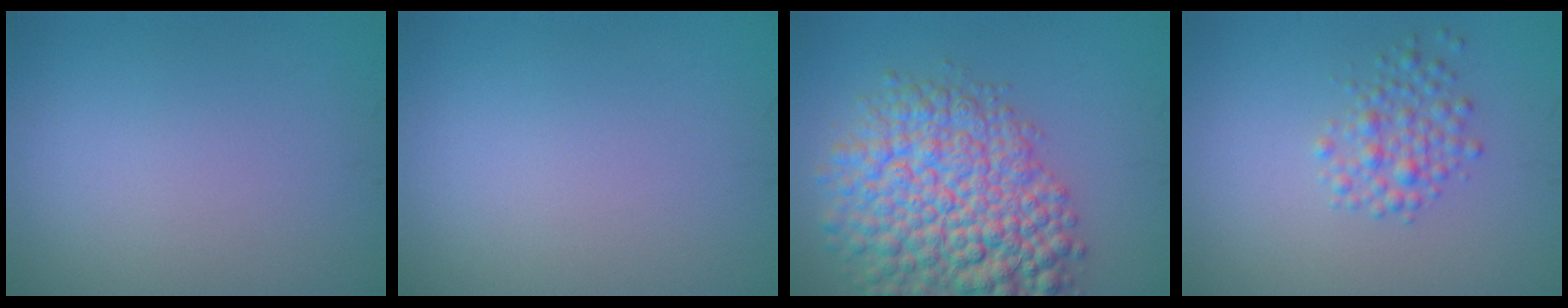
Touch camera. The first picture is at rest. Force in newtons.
{"total": 0.0}
{"total": 10.8, "press": 10.8, "slide": 0.4}
{"total": 2.4, "press": 2.4, "slide": 0.1}